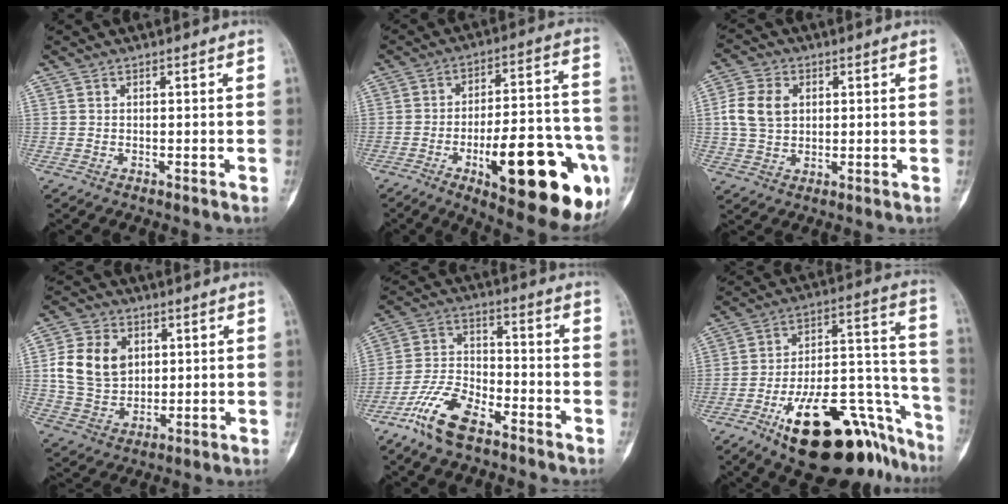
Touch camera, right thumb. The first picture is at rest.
{"total": 26.5, "force": [-10.2, 8.6, 22.9], "torque": [-0.263, 0.037, -0.131]}
{"total": 8.0, "force": [1.4, 5.9, 5.1], "torque": [-0.097, 0.006, 0.027]}
{"total": 12.0, "force": [2.5, 9.2, 7.2], "torque": [-0.110, -0.004, 0.053]}
{"total": 10.8, "force": [-7.2, 4.4, 6.7], "torque": [-0.143, 0.038, -0.149]}
{"total": 27.8, "force": [-16.4, 11.4, 19.4], "torque": [-0.201, 0.113, -0.246]}